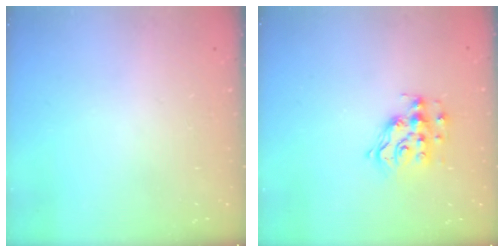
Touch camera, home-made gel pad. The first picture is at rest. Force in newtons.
{"total": 10.8, "press": 10.8, "slide": 0.9}